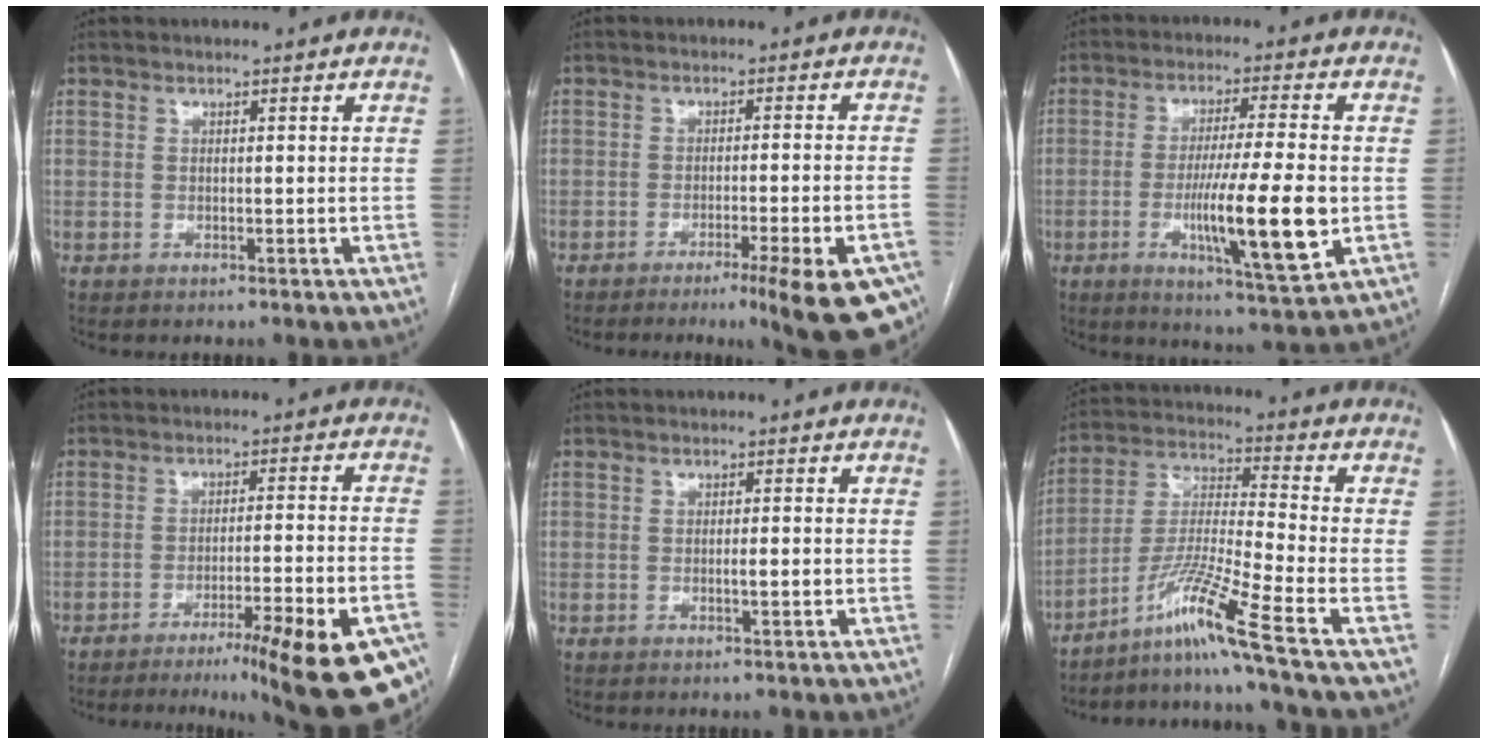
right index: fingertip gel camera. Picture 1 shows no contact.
{"total": 14.8, "force": [-9.8, 1.3, 11.0], "torque": [-0.071, -0.001, -0.129]}
{"total": 14.0, "force": [-3.0, 0.6, 13.6], "torque": [-0.233, -0.023, -0.049]}
{"total": 20.4, "force": [-13.3, 2.4, 15.3], "torque": [-0.125, 0.001, -0.181]}
{"total": 1.7, "force": [-0.4, 0.2, 1.6], "torque": [-0.028, 0.000, -0.007]}
{"total": 11.7, "force": [-7.9, -2.9, 8.2], "torque": [-0.171, -0.017, -0.146]}